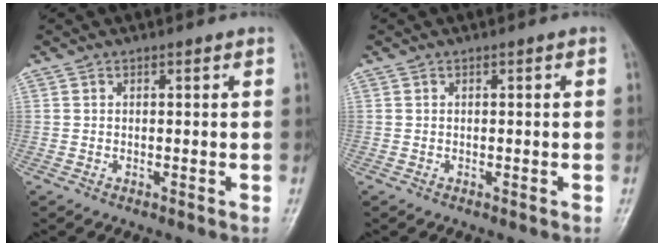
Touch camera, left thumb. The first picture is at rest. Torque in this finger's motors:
{"motor_torque": [0.00, 0.00, 0.00, 0.00, 0.00]}